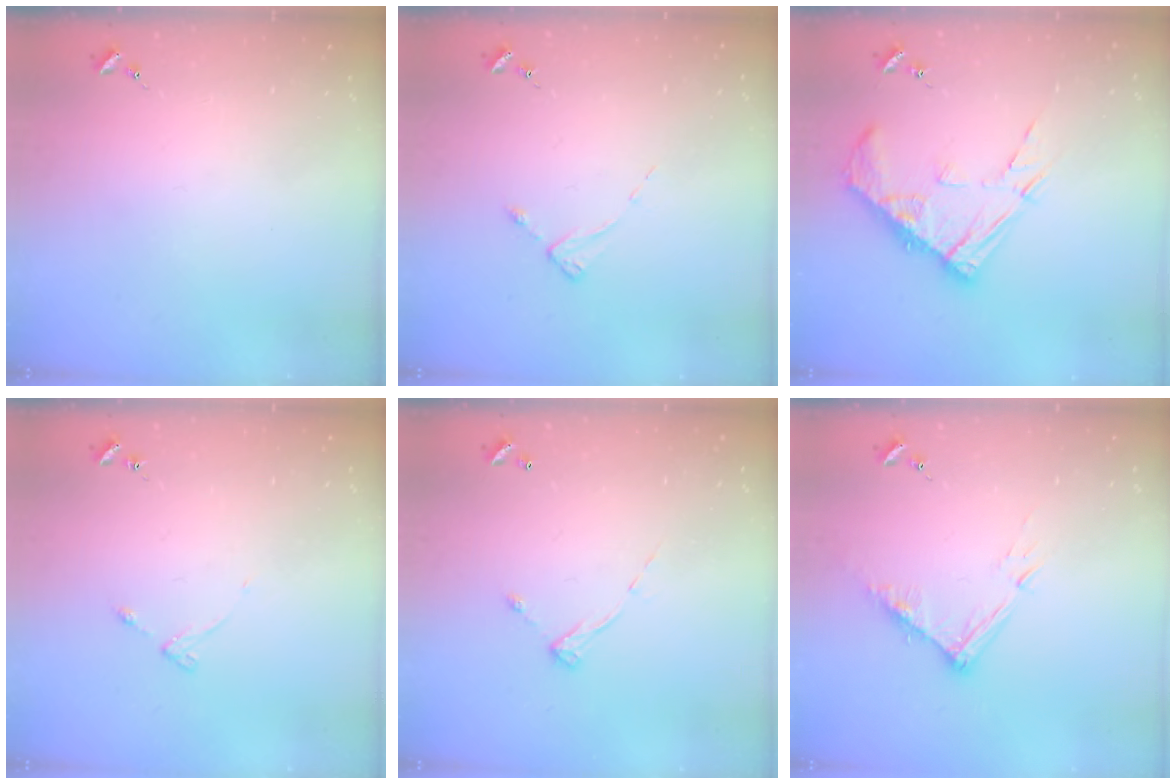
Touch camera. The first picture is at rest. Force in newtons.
{"total": 2.1, "press": 2.0, "slide": 0.4}
{"total": 13.3, "press": 13.2, "slide": 1.2}
{"total": 4.7, "press": 4.6, "slide": 0.6}
{"total": 6.2, "press": 6.2, "slide": 0.3}
{"total": 10.5, "press": 10.5, "slide": 0.8}